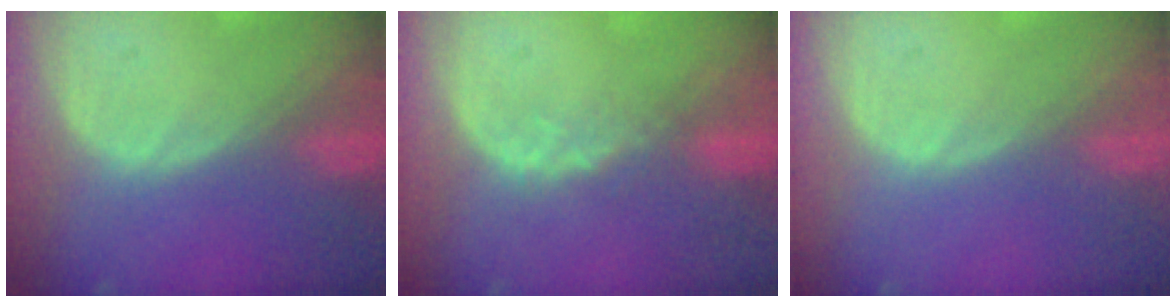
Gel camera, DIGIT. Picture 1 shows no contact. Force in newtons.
{"total": 2.6, "press": 2.1, "slide": 1.5}
{"total": 0.0}